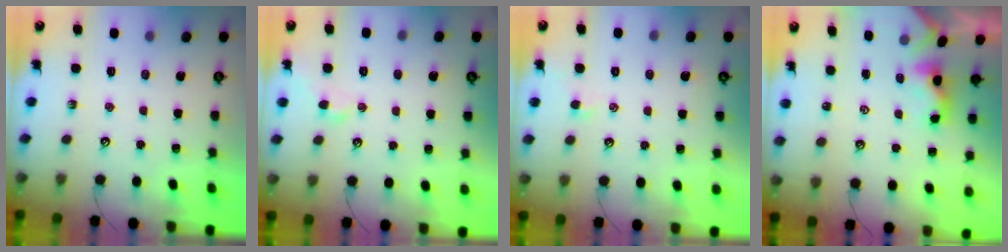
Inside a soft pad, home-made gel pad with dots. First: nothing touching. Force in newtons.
{"total": 1.9, "press": 1.9, "slide": 0.5}
{"total": 0.6, "press": 0.3, "slide": 0.5}
{"total": 0.0}